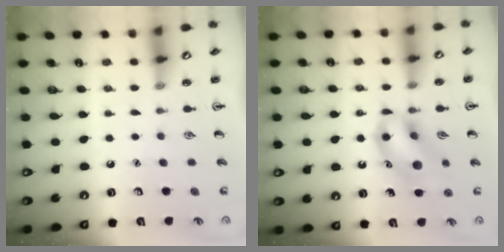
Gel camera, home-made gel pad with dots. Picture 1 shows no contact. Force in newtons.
{"total": 12.4, "press": 12.3, "slide": 2.0}